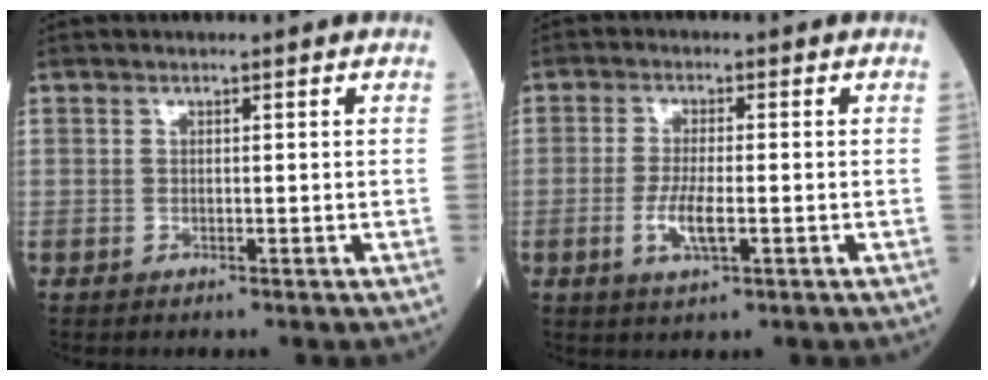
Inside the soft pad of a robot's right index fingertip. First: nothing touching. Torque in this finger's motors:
{"motor_torque": [0.54, -0.46, 0.38, 0.11]}